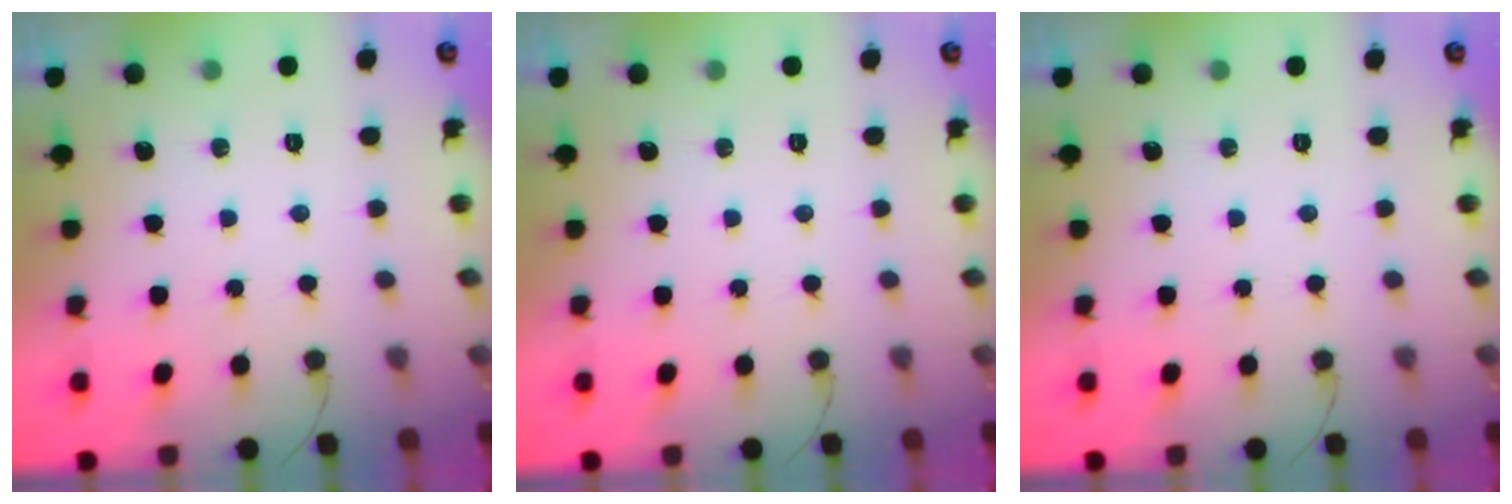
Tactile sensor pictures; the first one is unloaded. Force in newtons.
{"total": 0.0}
{"total": 0.0}